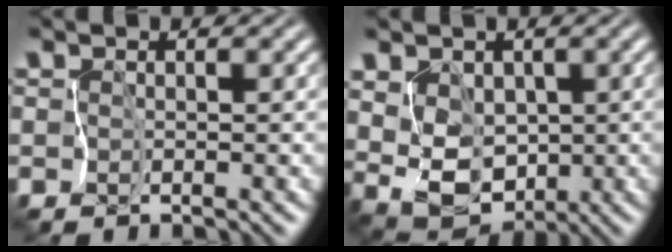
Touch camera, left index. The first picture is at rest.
{"total": 5.0, "force": [1.2, 3.8, 3.1], "torque": [-0.072, -0.002, 0.021]}